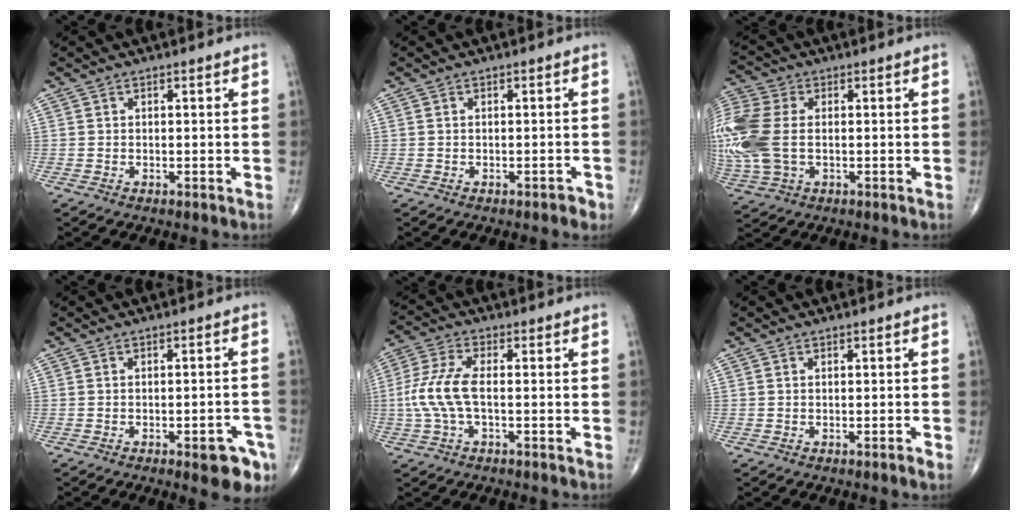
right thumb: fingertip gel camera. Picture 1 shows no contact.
{"total": 1.2, "force": [-0.7, 0.6, 0.8], "torque": [-0.012, 0.004, -0.008]}
{"total": 15.2, "force": [-0.1, 9.6, 11.8], "torque": [-0.319, 0.005, 0.003]}
{"total": 6.7, "force": [-3.4, 2.3, 5.3], "torque": [-0.050, 0.013, -0.036]}
{"total": 8.2, "force": [-0.9, 3.2, 7.5], "torque": [-0.192, 0.016, -0.021]}
{"total": 0.7, "force": [-0.4, 0.0, 0.6], "torque": [-0.013, -0.002, -0.006]}